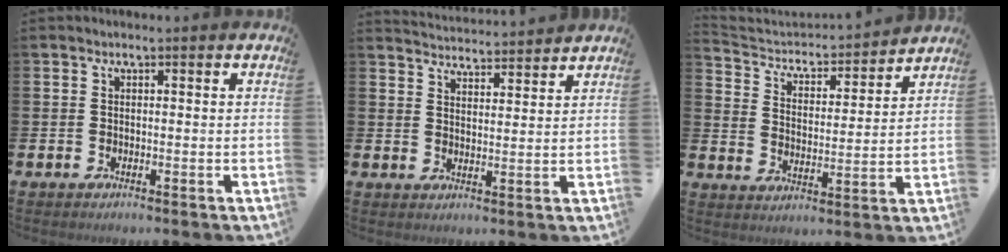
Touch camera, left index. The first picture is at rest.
{"total": 4.1, "force": [4.1, 0.0, -0.4], "torque": [0.002, -0.033, 0.072]}
{"total": 3.9, "force": [3.7, 1.4, 0.4], "torque": [-0.033, -0.039, 0.054]}